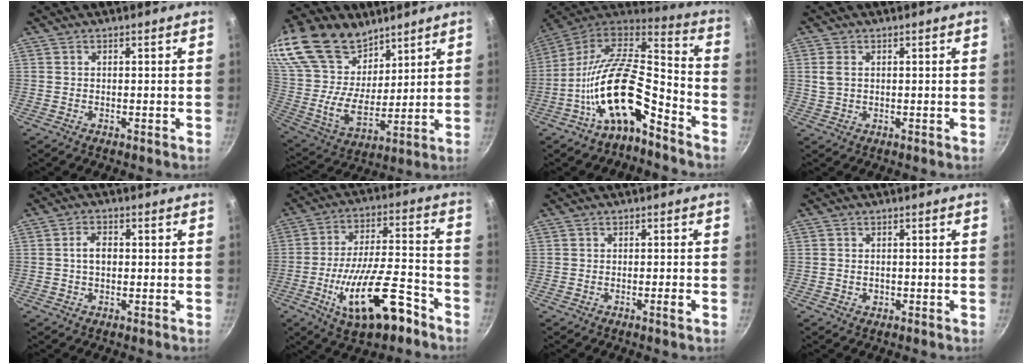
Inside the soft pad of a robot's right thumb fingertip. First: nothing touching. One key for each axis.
{"total": 27.5, "fx": 17.2, "fy": 16.4, "fz": 13.8, "tx": -0.286, "ty": -0.044, "tz": 0.326}
{"total": 19.2, "fx": -8.8, "fy": 8.0, "fz": 15.1, "tx": -0.260, "ty": 0.070, "tz": -0.172}
{"total": 2.6, "fx": 0.6, "fy": 1.6, "fz": 1.9, "tx": -0.040, "ty": 0.000, "tz": 0.014}
{"total": 3.5, "fx": 0.1, "fy": 2.3, "fz": 2.7, "tx": -0.037, "ty": 0.011, "tz": -0.002}
{"total": 18.5, "fx": -8.9, "fy": 6.9, "fz": 14.6, "tx": -0.231, "ty": 0.046, "tz": -0.143}
{"total": 1.5, "fx": -0.8, "fy": 0.0, "fz": 1.3, "tx": -0.023, "ty": 0.007, "tz": -0.011}
{"total": 1.3, "fx": -0.4, "fy": 1.1, "fz": 0.6, "tx": -0.008, "ty": 0.001, "tz": -0.005}